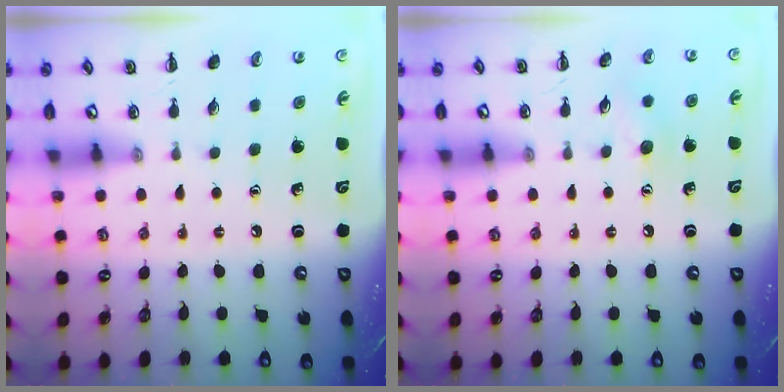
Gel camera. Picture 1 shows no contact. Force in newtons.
{"total": 6.3, "press": 6.2, "slide": 1.2}